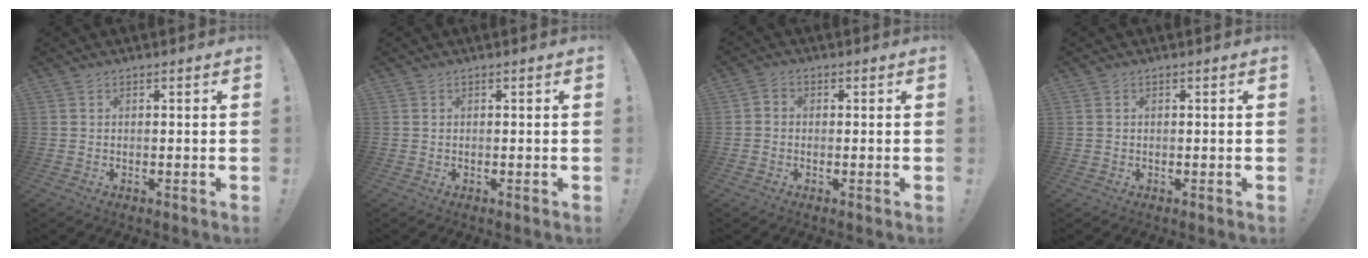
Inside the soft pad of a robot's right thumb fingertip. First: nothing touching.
{"total": 0.0}
{"total": 2.1, "force": [-0.9, 1.6, 1.1], "torque": [-0.020, 0.009, -0.015]}
{"total": 0.7, "force": [0.2, 0.6, 0.2], "torque": [-0.012, 0.007, 0.006]}